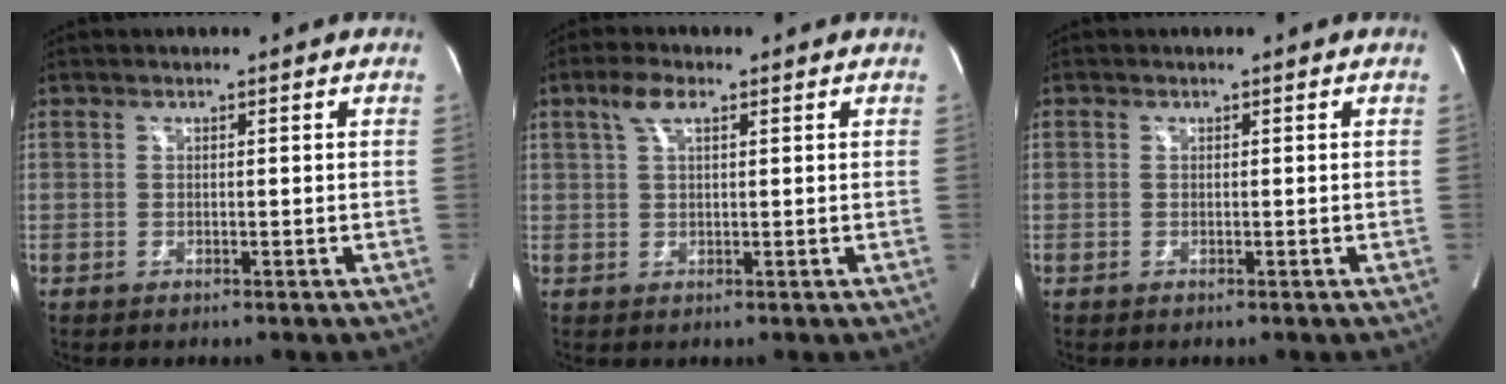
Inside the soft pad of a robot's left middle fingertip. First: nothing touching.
{"total": 3.4, "force": [1.8, 1.0, 2.7], "torque": [-0.063, 0.014, 0.040]}
{"total": 2.3, "force": [-1.0, -1.9, -0.9], "torque": [0.014, -0.012, -0.017]}